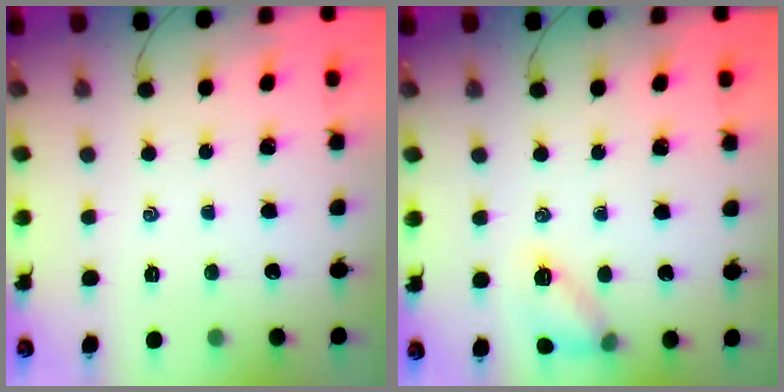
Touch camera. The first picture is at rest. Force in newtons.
{"total": 10.5, "press": 10.3, "slide": 2.0}